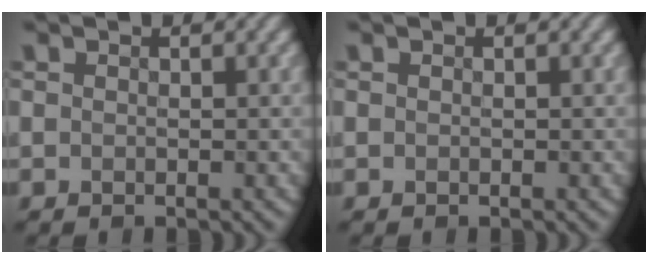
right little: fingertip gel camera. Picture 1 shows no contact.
{"total": 0.0}